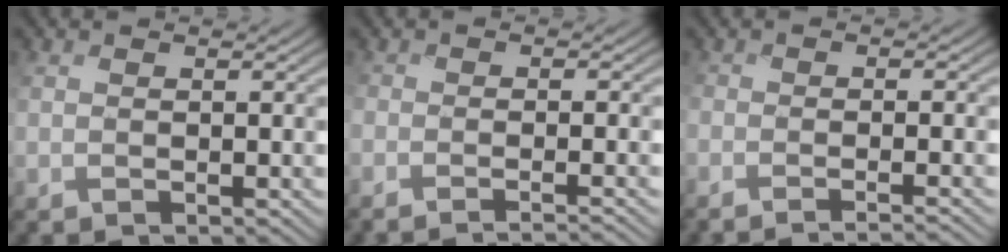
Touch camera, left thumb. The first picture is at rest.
{"total": 4.0, "force": [-3.1, 0.8, 2.4], "torque": [-0.029, -0.003, -0.036]}
{"total": 4.2, "force": [-3.2, 0.8, 2.6], "torque": [-0.033, -0.002, -0.039]}